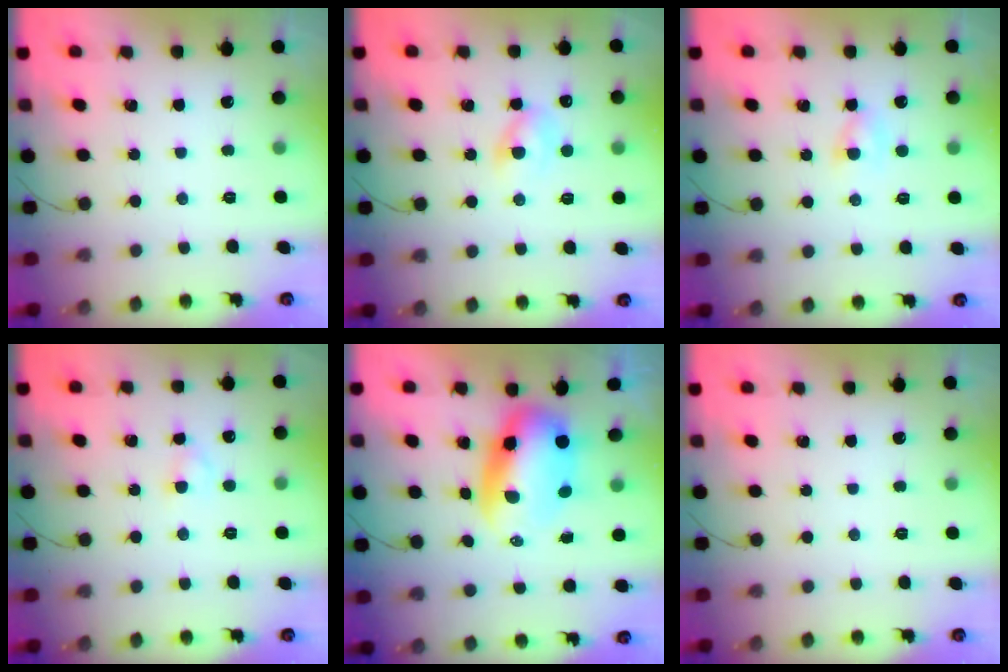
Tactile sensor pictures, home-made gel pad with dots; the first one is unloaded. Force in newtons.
{"total": 3.7, "press": 3.5, "slide": 1.0}
{"total": 2.0, "press": 1.8, "slide": 0.8}
{"total": 2.1, "press": 1.9, "slide": 0.9}
{"total": 8.3, "press": 7.9, "slide": 2.3}
{"total": 0.0}